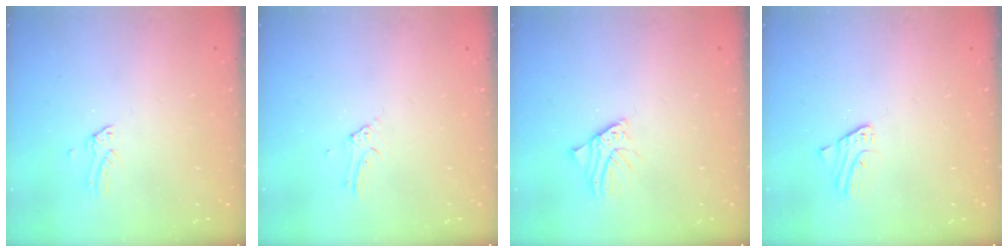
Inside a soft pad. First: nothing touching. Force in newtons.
{"total": 3.0, "press": 3.0, "slide": 0.3}
{"total": 2.6, "press": 2.6, "slide": 0.4}
{"total": 2.3, "press": 2.3, "slide": 0.2}